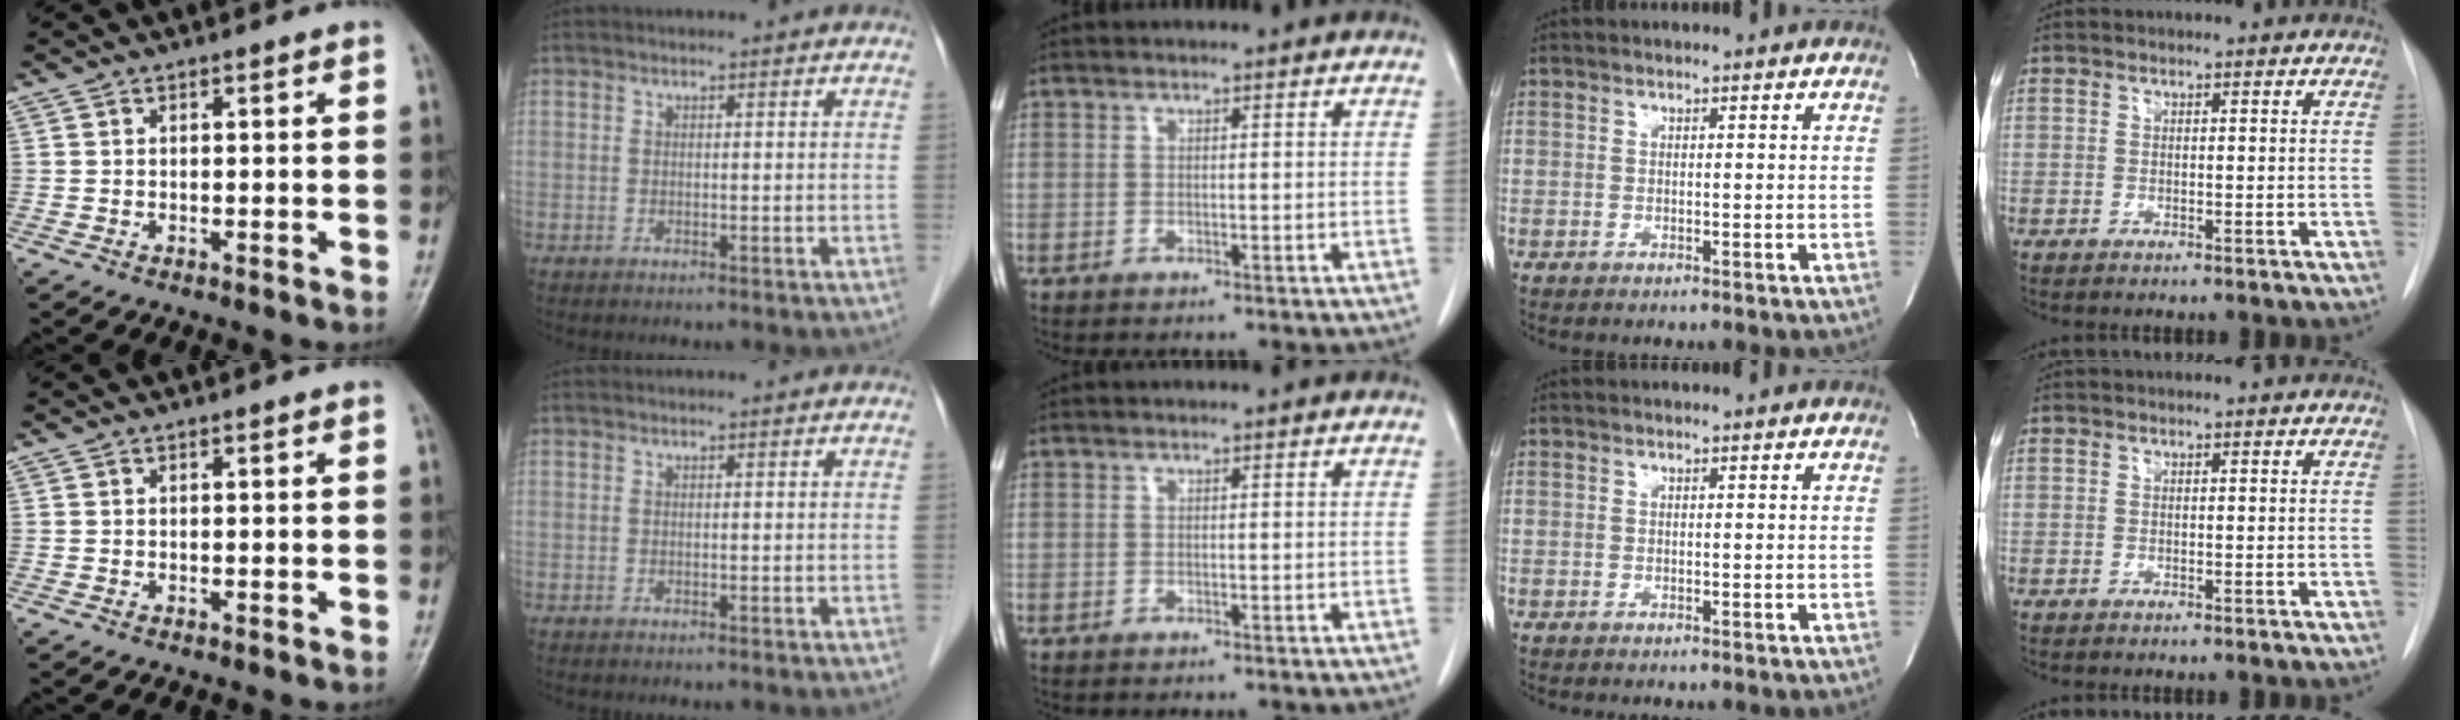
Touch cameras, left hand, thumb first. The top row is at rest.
{}